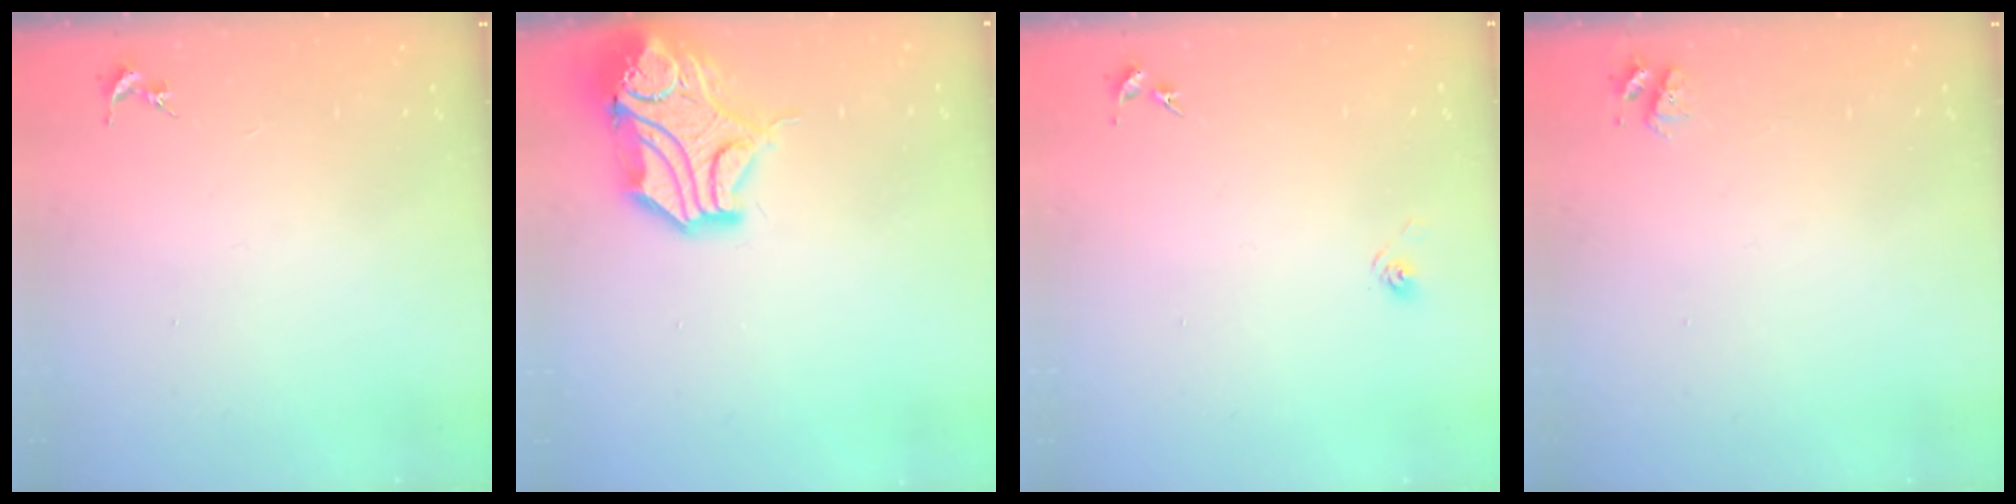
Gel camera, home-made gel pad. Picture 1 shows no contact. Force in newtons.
{"total": 15.9, "press": 15.8, "slide": 2.3}
{"total": 2.9, "press": 2.6, "slide": 1.4}
{"total": 4.7, "press": 4.7, "slide": 0.7}